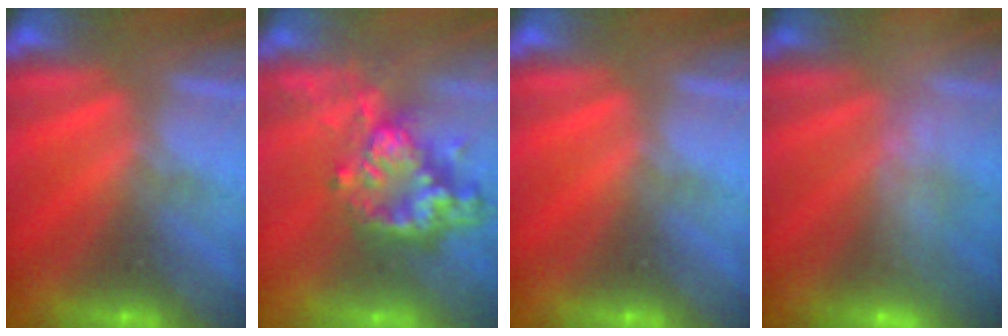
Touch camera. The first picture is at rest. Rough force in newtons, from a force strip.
{"total": 7.7}
{"total": 0.0}
{"total": 2.4}